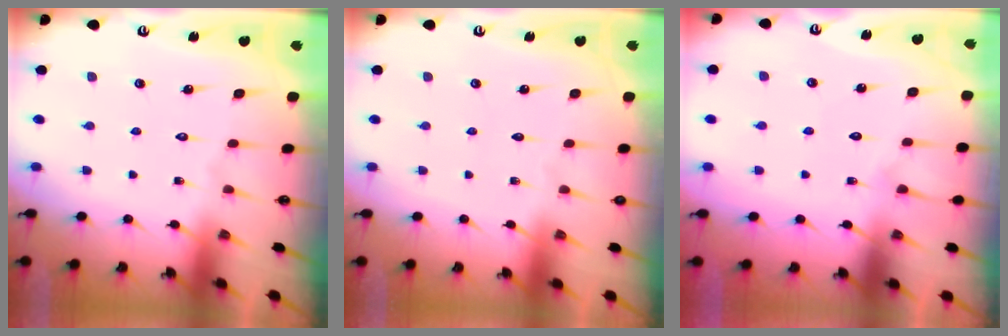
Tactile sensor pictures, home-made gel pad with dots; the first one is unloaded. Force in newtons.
{"total": 0.0}
{"total": 5.2, "press": 5.1, "slide": 0.5}